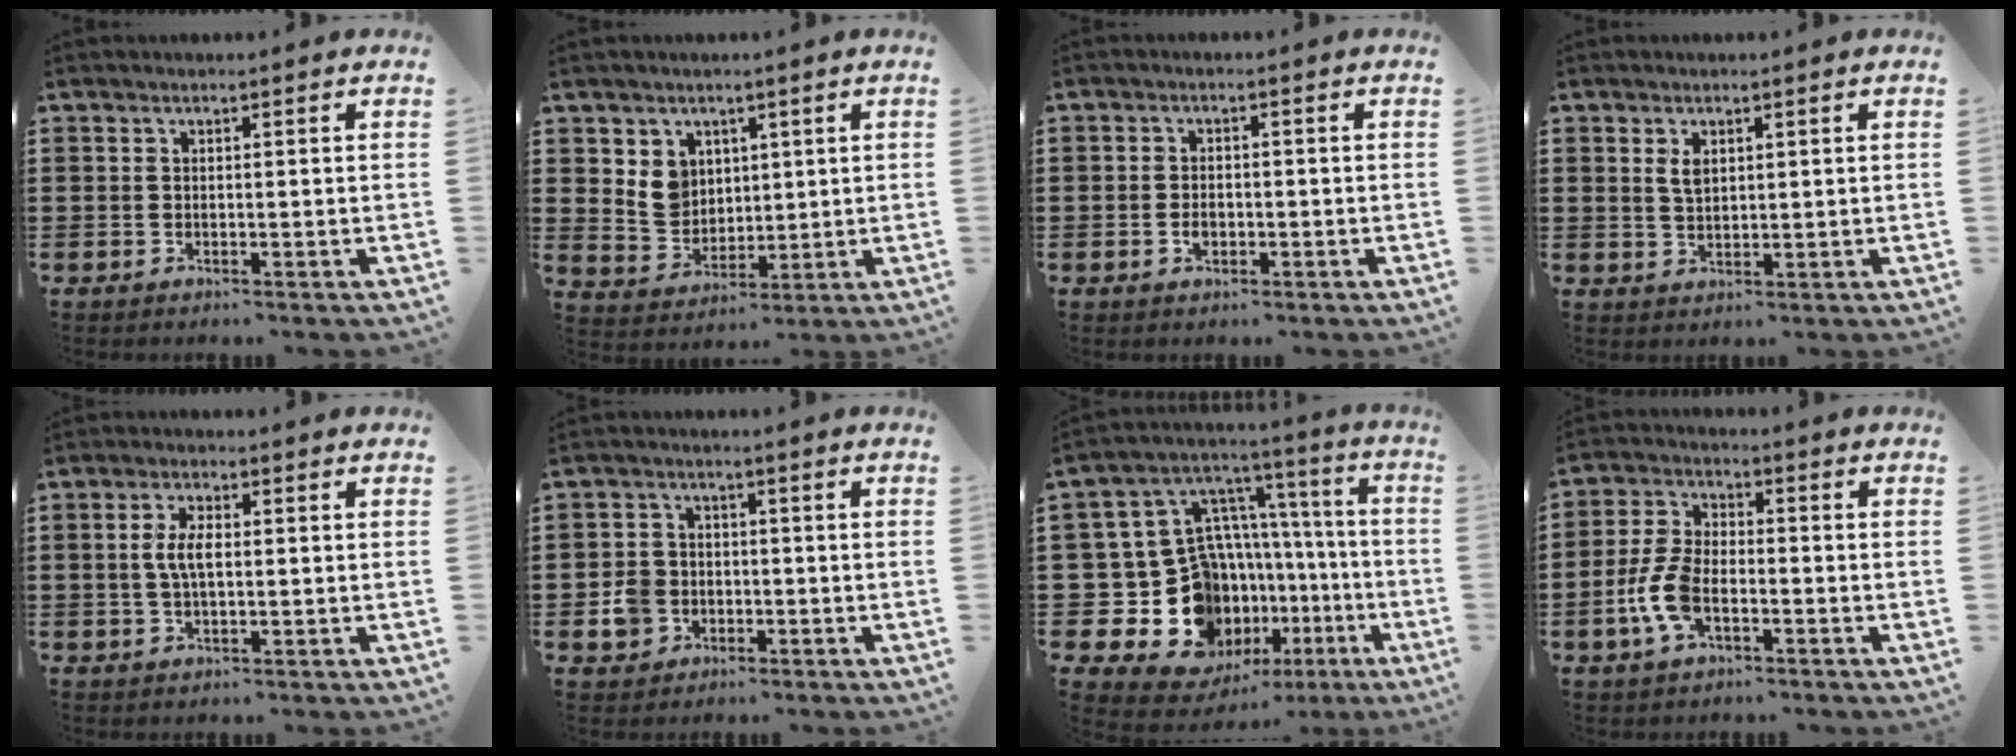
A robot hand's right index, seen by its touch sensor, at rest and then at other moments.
{"total": 5.9, "force": [2.3, 5.1, 1.8], "torque": [-0.048, 0.011, 0.044]}
{"total": 2.0, "force": [-0.7, 1.3, 1.4], "torque": [-0.027, 0.003, -0.013]}
{"total": 2.4, "force": [1.0, 1.3, 1.8], "torque": [-0.040, 0.004, 0.018]}
{"total": 4.3, "force": [0.2, 1.8, 3.9], "torque": [-0.092, 0.001, -0.003]}
{"total": 5.0, "force": [-1.5, 4.3, 1.9], "torque": [-0.064, 0.002, -0.032]}
{"total": 16.8, "force": [-4.9, 14.1, 7.8], "torque": [-0.218, -0.026, -0.057]}
{"total": 7.5, "force": [-2.4, 3.9, 5.9], "torque": [-0.157, -0.006, -0.055]}